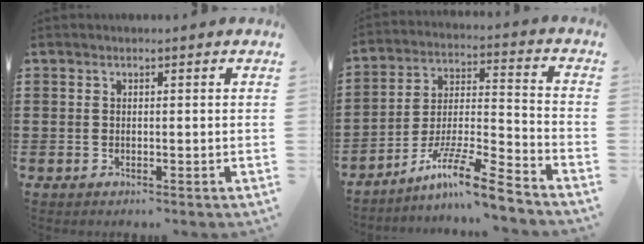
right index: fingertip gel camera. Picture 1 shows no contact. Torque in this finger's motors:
{"motor_torque": [0.92, 0.85, 0.03, 0.03]}